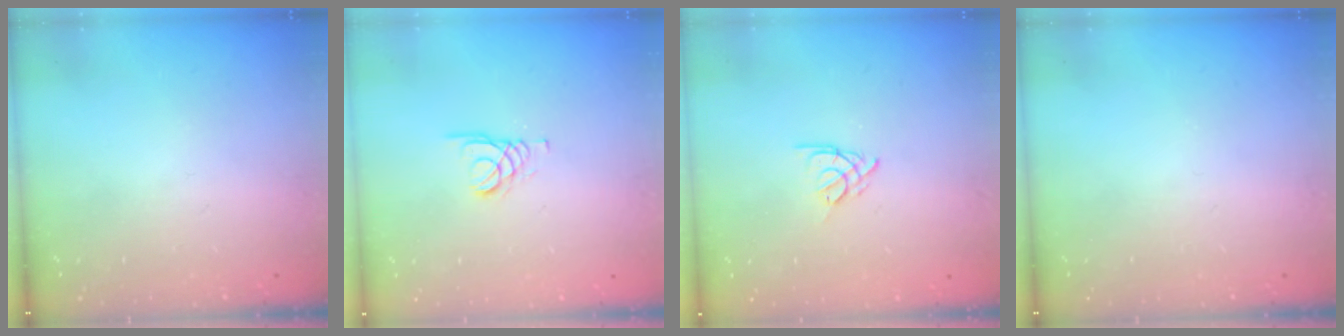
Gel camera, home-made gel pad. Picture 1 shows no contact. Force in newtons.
{"total": 1.8, "press": 1.8, "slide": 0.2}
{"total": 3.7, "press": 3.6, "slide": 0.8}
{"total": 0.0}